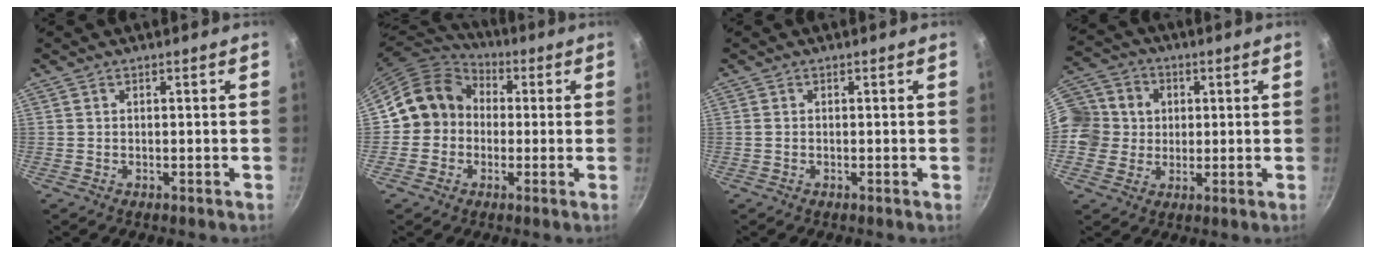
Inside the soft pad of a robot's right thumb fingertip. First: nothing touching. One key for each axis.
{"total": 12.0, "fx": 0.3, "fy": 10.8, "fz": 5.2, "tx": -0.054, "ty": 0.032, "tz": -0.016}
{"total": 0.6, "fx": -0.1, "fy": 0.4, "fz": 0.5, "tx": -0.010, "ty": 0.001, "tz": -0.004}
{"total": 14.8, "fx": 2.1, "fy": 13.4, "fz": 5.9, "tx": -0.118, "ty": 0.023, "tz": 0.030}